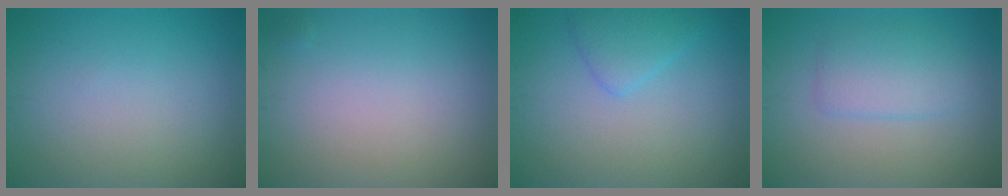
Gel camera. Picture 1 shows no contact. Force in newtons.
{"total": 0.0}
{"total": 2.2, "press": 2.2, "slide": 0.1}
{"total": 3.0, "press": 3.0, "slide": 0.1}